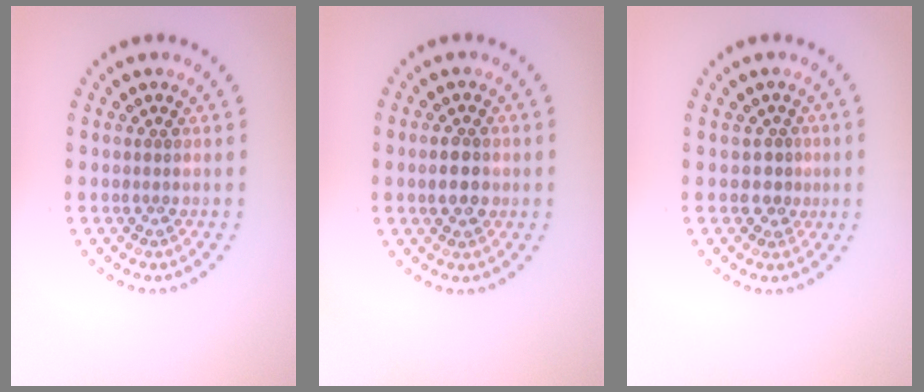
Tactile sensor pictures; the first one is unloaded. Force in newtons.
{"total": 2.8, "press": 2.8, "slide": 0.0}
{"total": 1.8, "press": 1.2, "slide": 1.2}